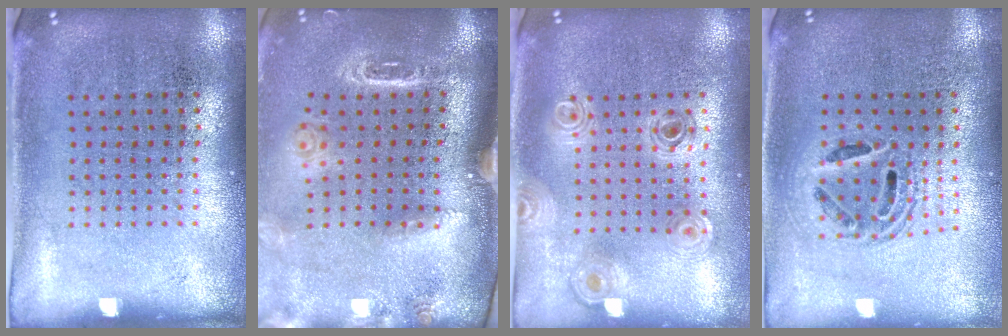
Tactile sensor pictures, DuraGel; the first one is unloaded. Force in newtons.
{"total": 1.9, "press": 1.7, "slide": 0.9}
{"total": 0.8, "press": 0.8, "slide": 0.1}
{"total": 1.6, "press": 1.4, "slide": 0.8}